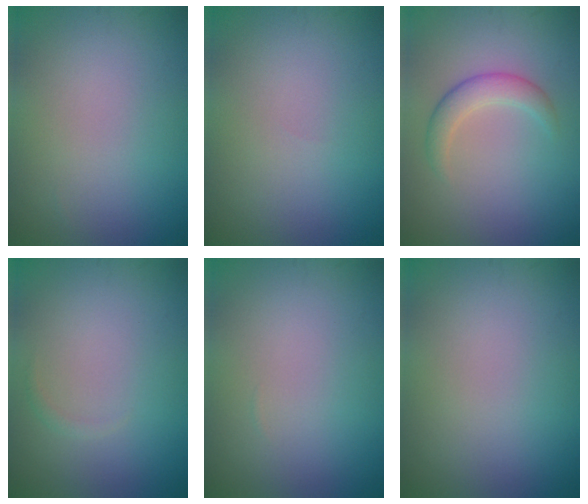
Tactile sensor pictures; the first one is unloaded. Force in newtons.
{"total": 0.0}
{"total": 2.4, "press": 2.4, "slide": 0.2}
{"total": 0.5, "press": 0.5, "slide": 0.0}
{"total": 0.0}
{"total": 0.0}